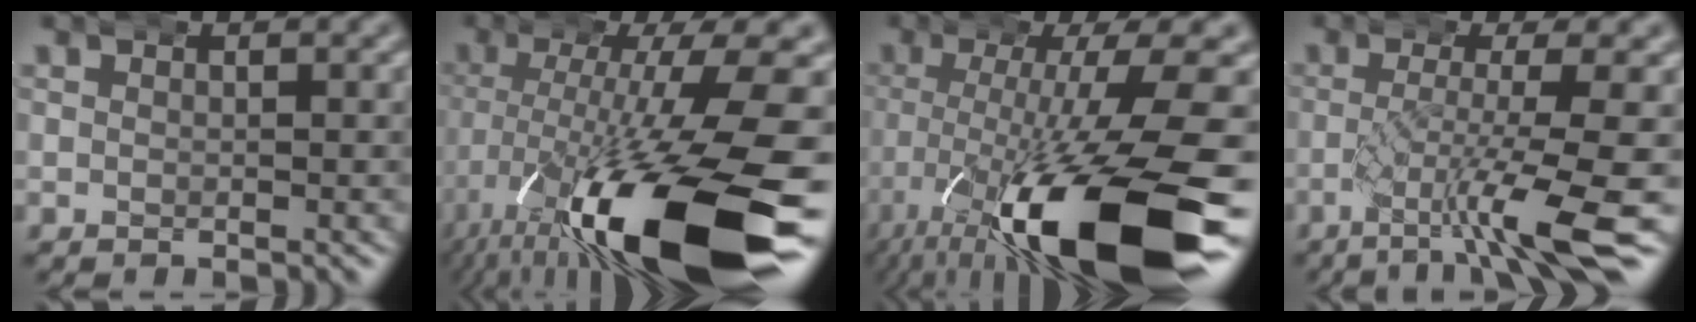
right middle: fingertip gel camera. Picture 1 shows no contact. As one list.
[{"total": 16.7, "force": [-7.0, 4.8, 14.5], "torque": [-0.232, -0.026, -0.083]}, {"total": 14.3, "force": [-6.0, 3.2, 12.6], "torque": [-0.210, -0.026, -0.072]}, {"total": 6.0, "force": [-2.6, -0.7, 5.4], "torque": [-0.097, -0.007, -0.045]}]